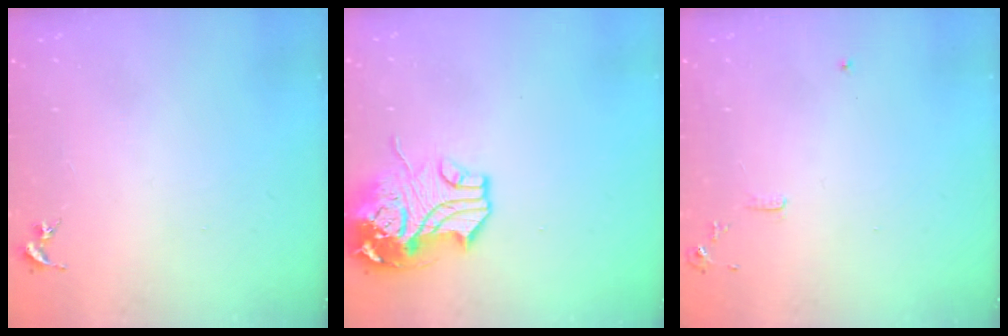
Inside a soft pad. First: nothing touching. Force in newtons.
{"total": 13.9, "press": 13.7, "slide": 2.3}
{"total": 6.0, "press": 6.0, "slide": 0.7}